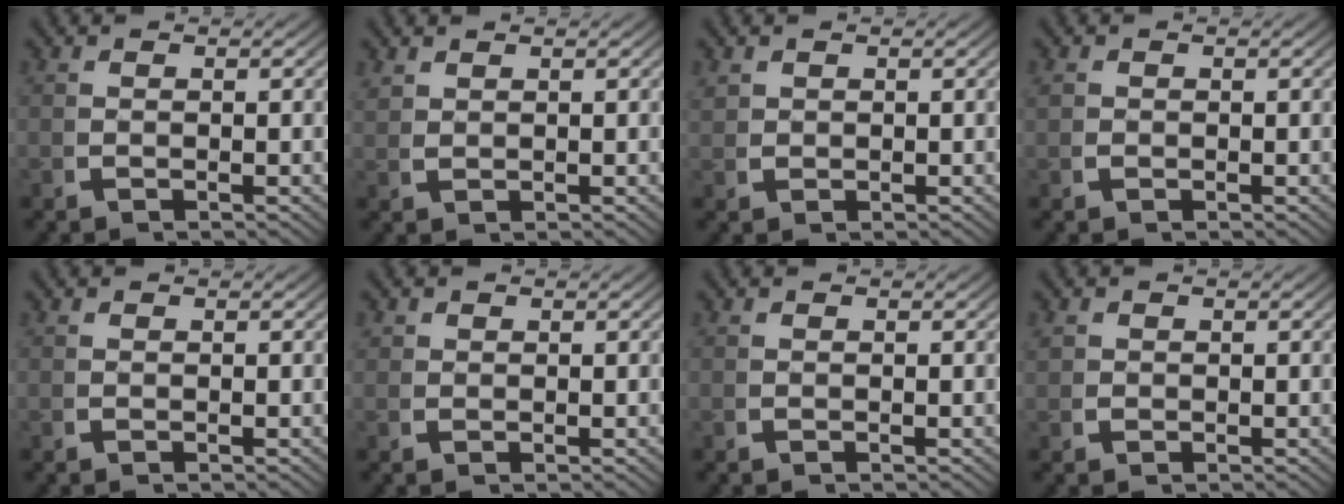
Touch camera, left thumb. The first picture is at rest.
{"total": 1.3, "force": [1.2, 0.4, 0.3], "torque": [-0.006, 0.004, 0.030]}
{"total": 1.6, "force": [0.7, 1.3, 0.6], "torque": [-0.016, -0.002, 0.017]}
{"total": 0.9, "force": [0.1, 0.8, 0.3], "torque": [-0.016, -0.005, 0.004]}
{"total": 0.0}
{"total": 1.1, "force": [0.5, 0.9, 0.3], "torque": [-0.010, -0.006, 0.012]}
{"total": 0.0}
{"total": 1.3, "force": [0.2, 1.2, 0.5], "torque": [-0.018, -0.005, 0.007]}